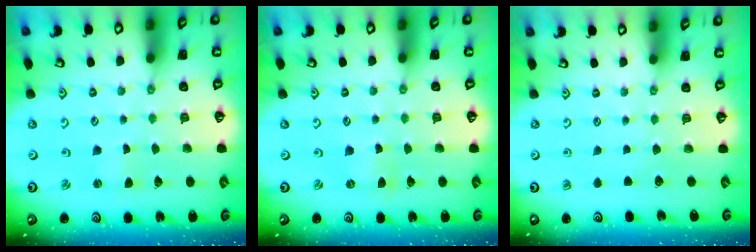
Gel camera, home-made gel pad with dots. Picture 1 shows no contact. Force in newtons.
{"total": 0.0}
{"total": 0.0}